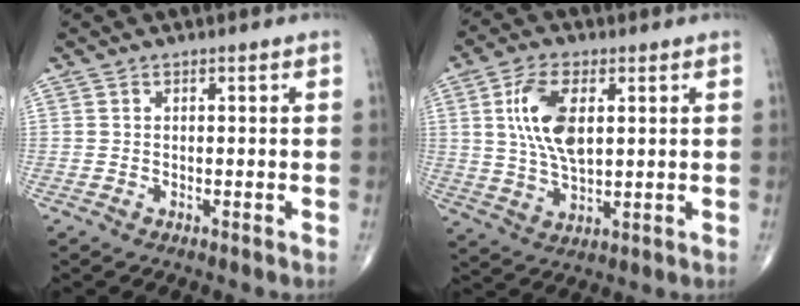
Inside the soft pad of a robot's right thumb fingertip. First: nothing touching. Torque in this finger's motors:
{"motor_torque": [0.52, 2.51, 1.18, 0.28, 0.12]}